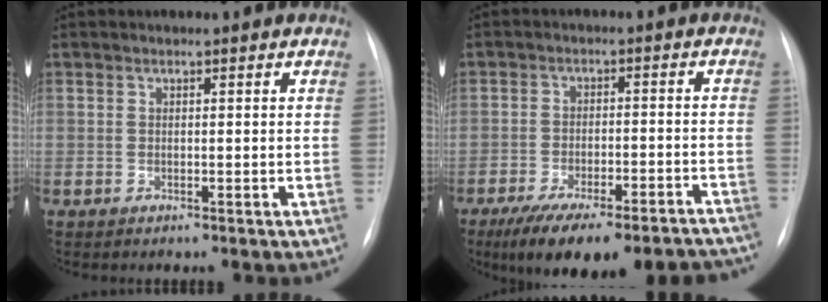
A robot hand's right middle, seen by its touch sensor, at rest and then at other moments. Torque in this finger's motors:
{"motor_torque": [1.12, -1.02, 0.33, 0.10]}